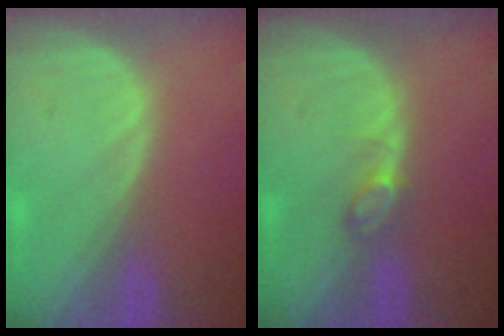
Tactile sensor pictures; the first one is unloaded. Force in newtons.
{"total": 2.2, "press": 2.2, "slide": 0.3}